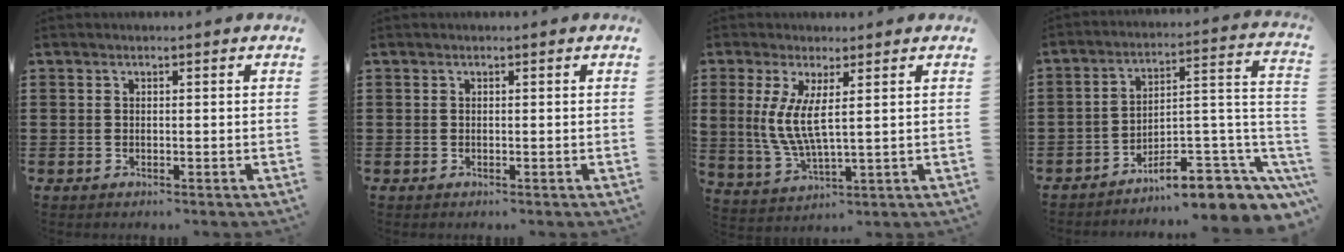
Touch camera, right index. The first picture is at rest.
{"total": 0.0}
{"total": 6.4, "force": [1.5, 1.9, 5.9], "torque": [-0.142, -0.009, 0.021]}
{"total": 8.8, "force": [-6.9, 2.6, 4.9], "torque": [-0.063, 0.014, -0.129]}